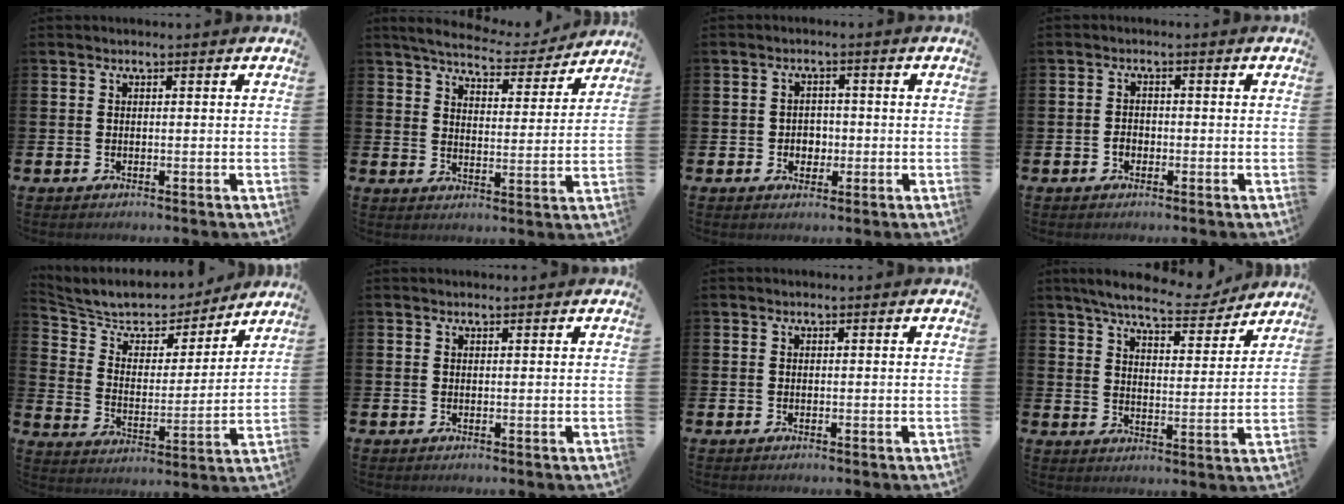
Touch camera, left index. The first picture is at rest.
{"total": 5.8, "force": [5.6, 1.2, 1.3], "torque": [-0.045, -0.039, 0.093]}
{"total": 2.4, "force": [-0.6, 2.2, 0.8], "torque": [-0.009, 0.001, -0.018]}
{"total": 1.5, "force": [-0.6, 1.2, 0.7], "torque": [-0.010, 0.002, -0.014]}
{"total": 8.1, "force": [7.5, 2.5, 1.8], "torque": [-0.078, -0.056, 0.131]}
{"total": 0.6, "force": [0.6, 0.1, 0.1], "torque": [0.009, -0.004, 0.008]}
{"total": 0.0}
{"total": 7.6, "force": [7.1, 1.2, 2.6], "torque": [-0.062, -0.041, 0.122]}